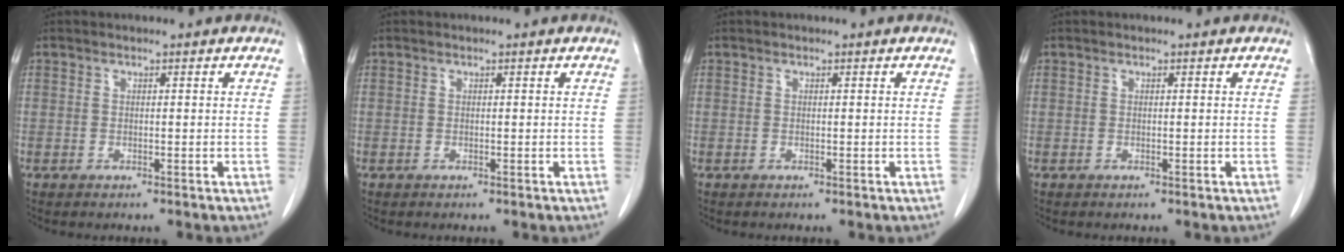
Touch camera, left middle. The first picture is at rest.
{"total": 0.0}
{"total": 0.0}
{"total": 0.0}